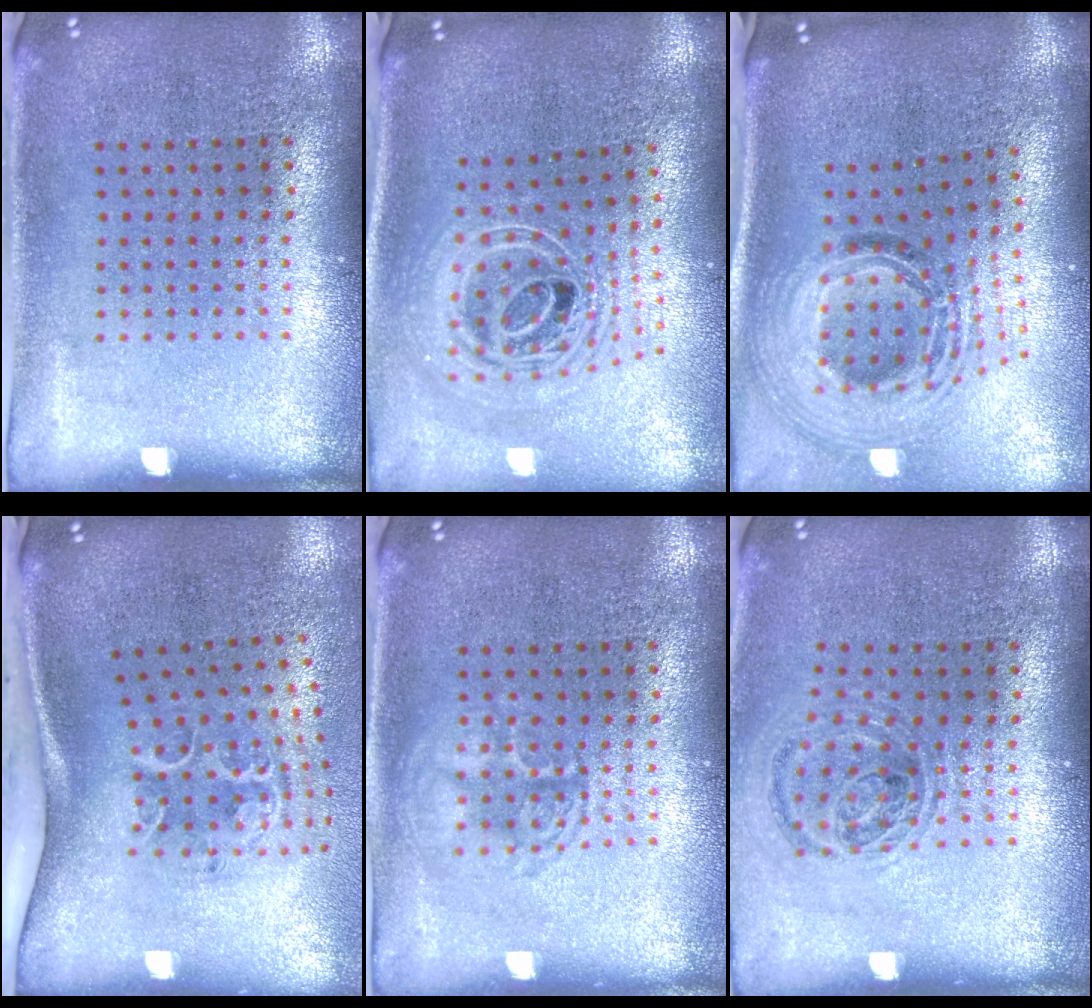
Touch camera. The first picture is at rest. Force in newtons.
{"total": 2.6, "press": 1.9, "slide": 1.8}
{"total": 2.1, "press": 1.6, "slide": 1.4}
{"total": 2.1, "press": 1.3, "slide": 1.6}
{"total": 2.2, "press": 2.1, "slide": 0.4}
{"total": 1.0, "press": 1.0, "slide": 0.1}